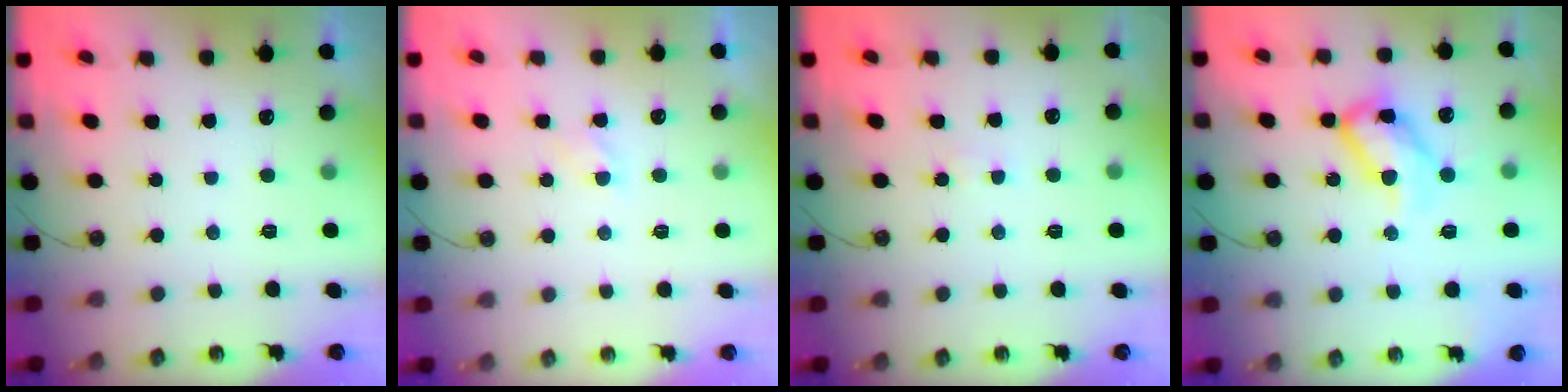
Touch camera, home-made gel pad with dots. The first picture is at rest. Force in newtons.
{"total": 2.4, "press": 2.4, "slide": 0.3}
{"total": 1.9, "press": 1.9, "slide": 0.2}
{"total": 15.1, "press": 15.0, "slide": 1.7}